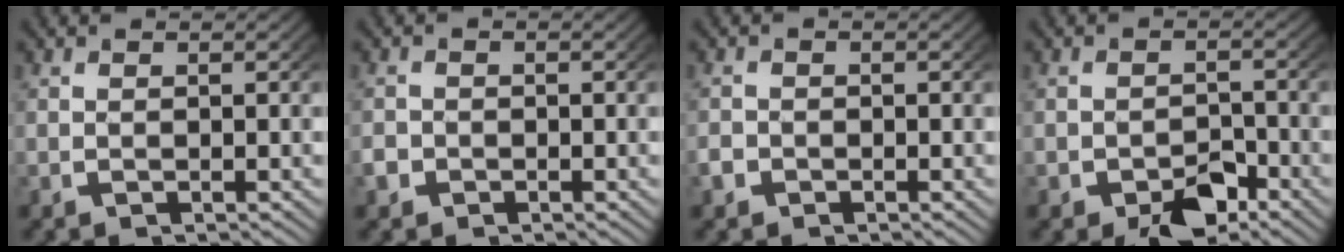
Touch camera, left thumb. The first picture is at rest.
{"total": 1.7, "force": [-0.8, 1.4, 0.3], "torque": [-0.011, -0.004, -0.017]}
{"total": 1.4, "force": [-0.8, 1.1, 0.3], "torque": [-0.010, -0.003, -0.017]}
{"total": 3.9, "force": [-2.3, 2.3, 2.2], "torque": [-0.032, -0.022, -0.031]}